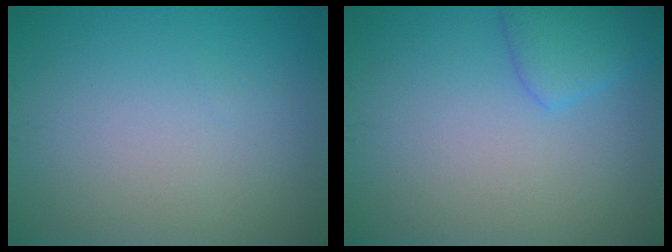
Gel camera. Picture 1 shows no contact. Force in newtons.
{"total": 2.6, "press": 2.6, "slide": 0.2}